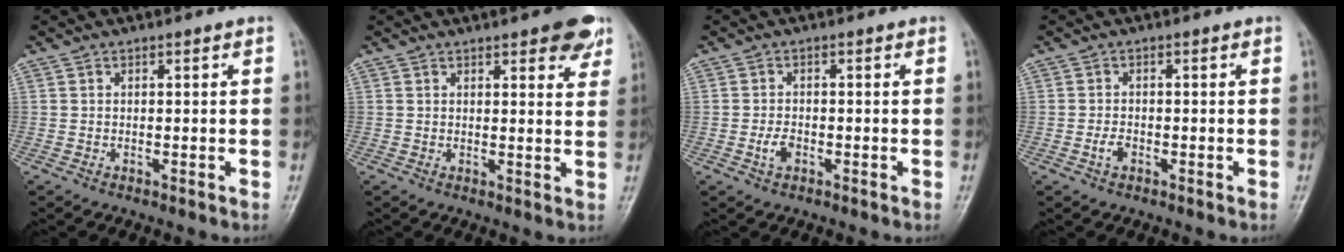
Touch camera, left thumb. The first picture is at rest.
{"total": 6.9, "force": [4.2, 2.5, 4.9], "torque": [-0.036, -0.017, 0.048]}
{"total": 2.6, "force": [-1.1, 1.6, 1.8], "torque": [-0.033, 0.005, -0.021]}
{"total": 1.9, "force": [-0.8, 1.2, 1.2], "torque": [-0.023, 0.004, -0.017]}